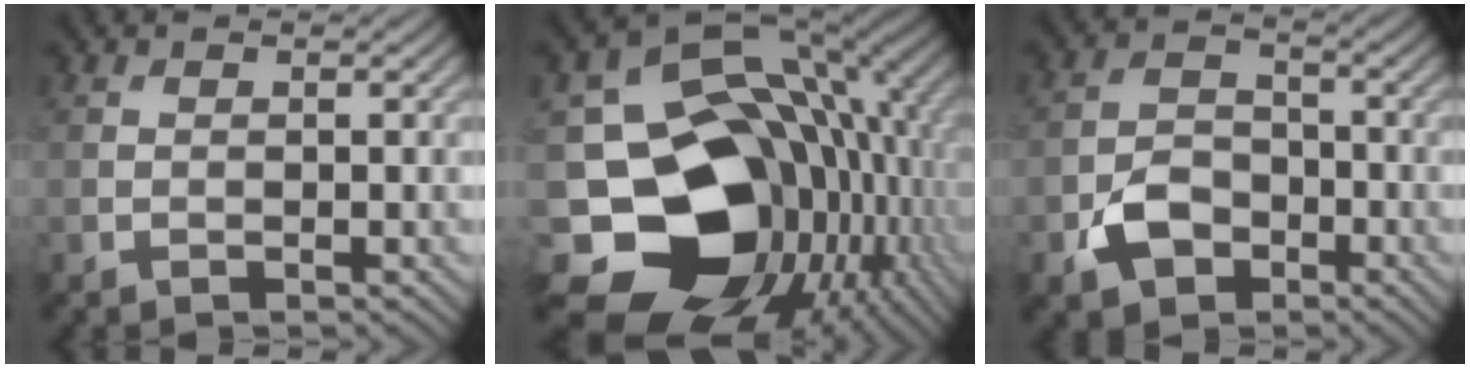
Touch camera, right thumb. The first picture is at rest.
{"total": 18.3, "force": [-3.9, 14.5, 10.5], "torque": [-0.196, -0.041, -0.055]}
{"total": 5.6, "force": [-2.9, 3.8, 2.9], "torque": [-0.059, -0.001, -0.062]}